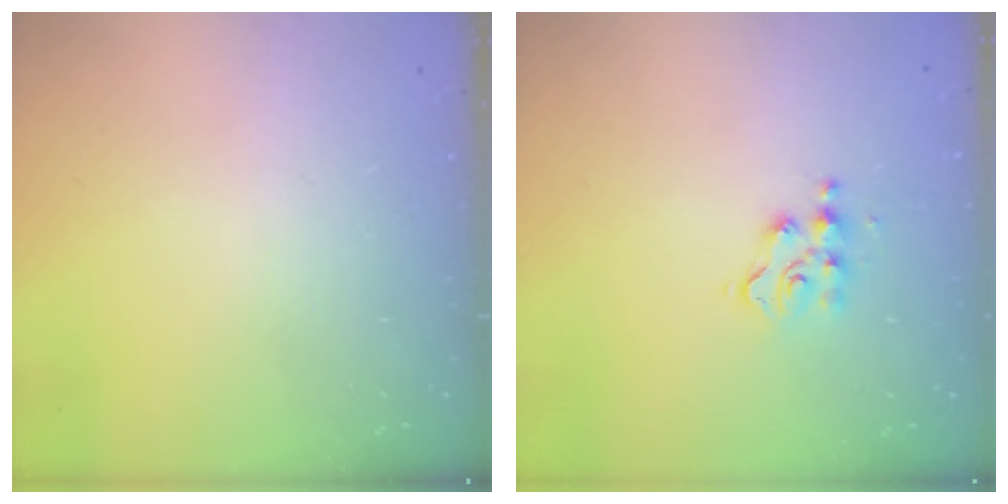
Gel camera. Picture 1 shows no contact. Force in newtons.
{"total": 4.4, "press": 4.4, "slide": 0.4}